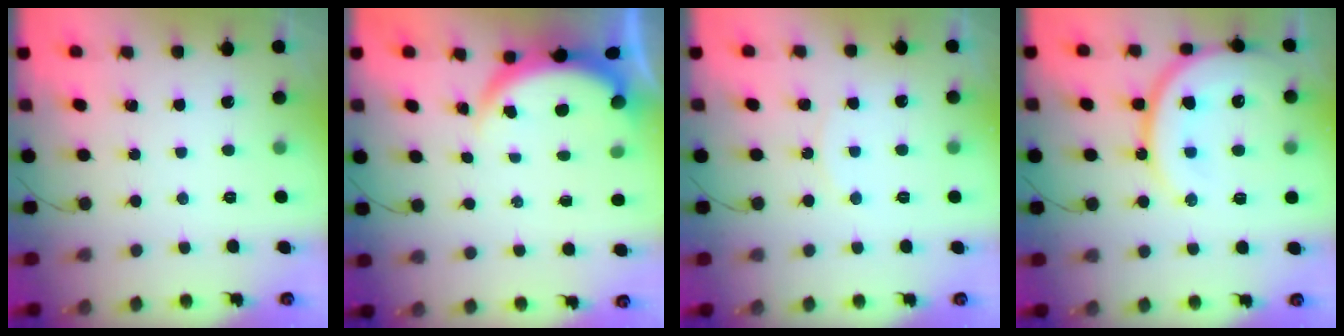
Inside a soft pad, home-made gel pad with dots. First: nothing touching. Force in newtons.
{"total": 3.8, "press": 3.8, "slide": 0.2}
{"total": 5.3, "press": 5.3, "slide": 0.5}
{"total": 18.3, "press": 18.2, "slide": 1.8}